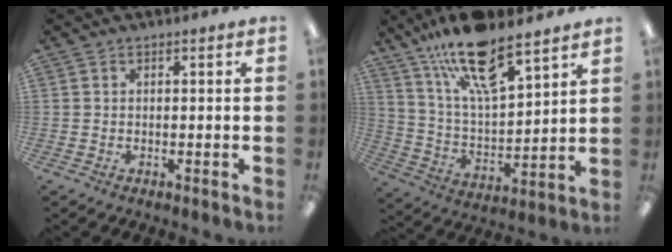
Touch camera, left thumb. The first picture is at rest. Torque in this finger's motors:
{"motor_torque": [0.52, 0.75, 1.48, -1.29, 0.29]}